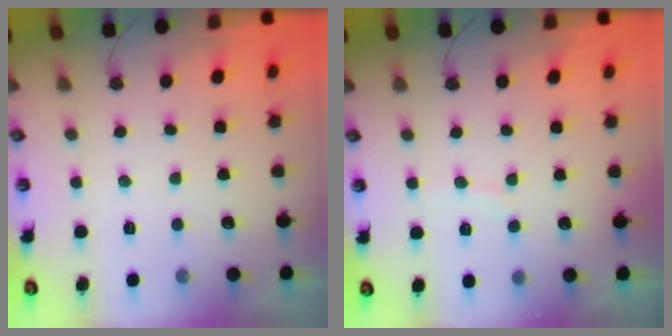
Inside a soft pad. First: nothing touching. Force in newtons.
{"total": 4.6, "press": 4.6, "slide": 0.6}